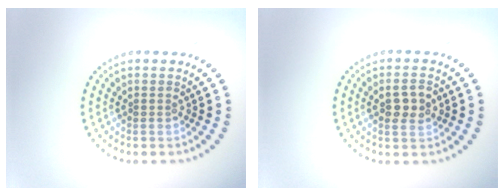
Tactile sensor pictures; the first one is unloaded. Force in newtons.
{"total": 2.6, "press": 2.6, "slide": 0.2}